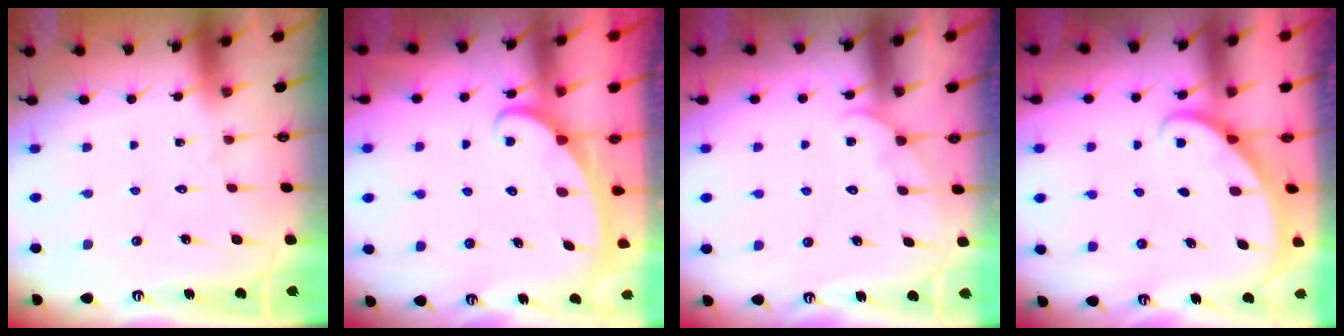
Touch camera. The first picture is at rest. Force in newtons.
{"total": 2.4, "press": 2.4, "slide": 0.4}
{"total": 5.1, "press": 5.0, "slide": 0.4}
{"total": 2.1, "press": 2.1, "slide": 0.1}